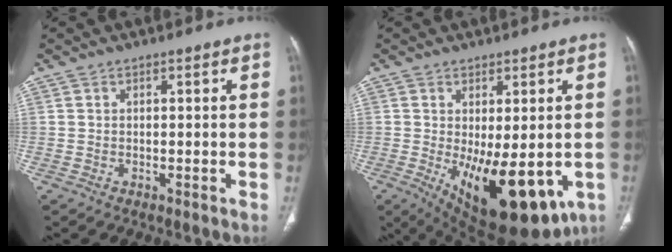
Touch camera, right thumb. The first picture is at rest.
{"total": 18.1, "force": [-5.2, 7.8, 15.5], "torque": [-0.201, -0.023, -0.051]}